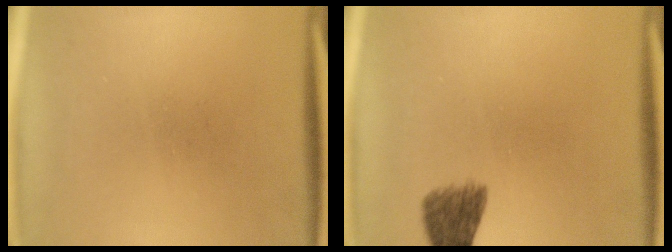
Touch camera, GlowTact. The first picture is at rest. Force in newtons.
{"total": 4.6}